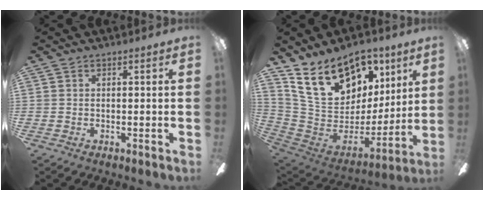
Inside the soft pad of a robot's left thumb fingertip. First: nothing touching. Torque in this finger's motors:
{"motor_torque": [2.45, 2.55, 1.43, -1.34, 0.17]}